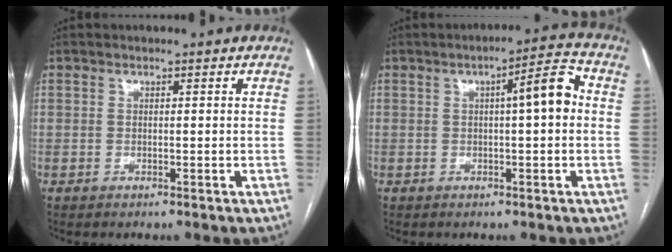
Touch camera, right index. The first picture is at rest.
{"total": 6.5, "force": [0.7, 1.0, 6.4], "torque": [-0.092, 0.022, 0.006]}